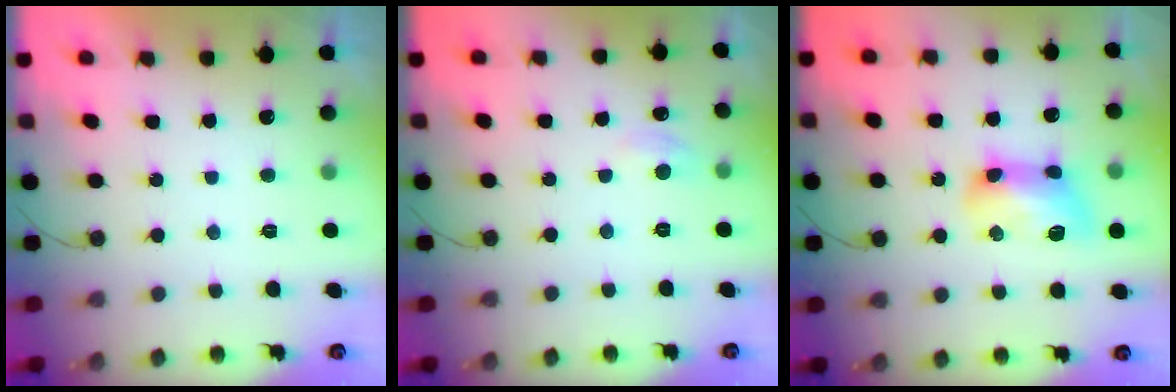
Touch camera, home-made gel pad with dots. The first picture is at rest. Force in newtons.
{"total": 5.5, "press": 5.5, "slide": 0.7}
{"total": 11.5, "press": 11.5, "slide": 0.5}